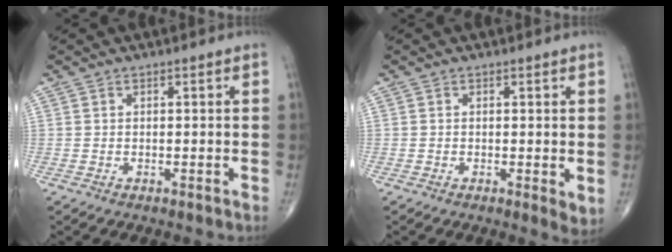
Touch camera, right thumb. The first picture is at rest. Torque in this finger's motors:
{"motor_torque": [-0.16, 0.69, 0.23, -0.08, 0.06]}